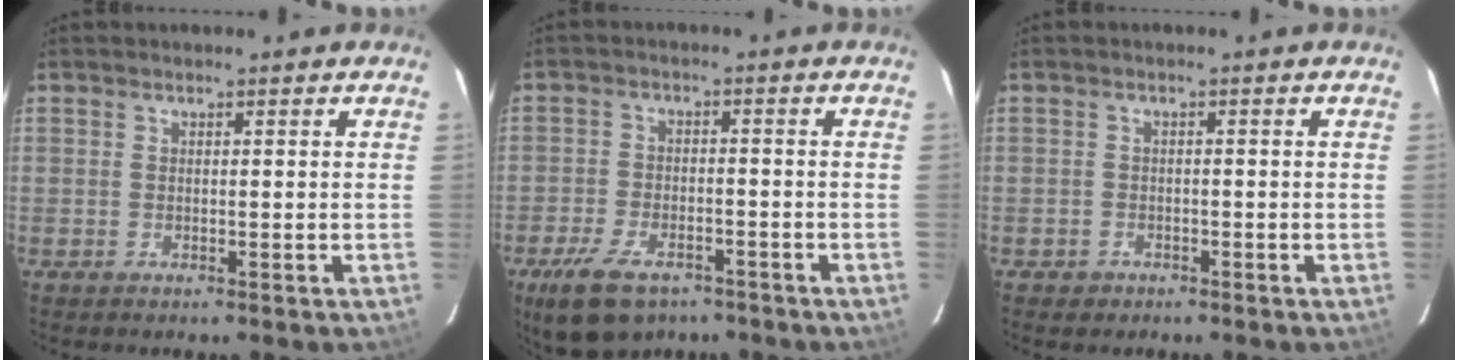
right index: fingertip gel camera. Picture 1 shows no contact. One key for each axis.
{"total": 11.4, "fx": -7.8, "fy": 5.5, "fz": 6.2, "tx": -0.146, "ty": -0.016, "tz": -0.135}
{"total": 2.1, "fx": -1.3, "fy": 1.7, "fz": 0.3, "tx": -0.010, "ty": 0.003, "tz": -0.016}